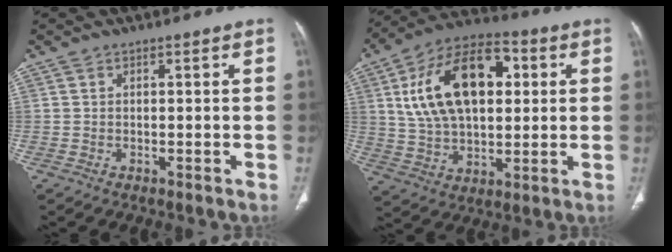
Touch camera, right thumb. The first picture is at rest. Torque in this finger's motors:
{"motor_torque": [-0.48, 1.54, 1.85, 0.55, 0.27]}